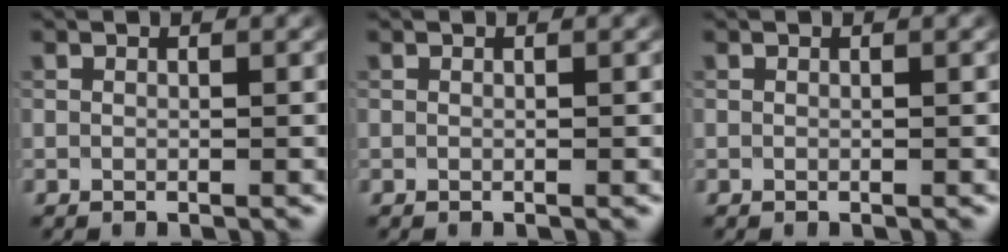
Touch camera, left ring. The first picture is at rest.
{"total": 0.0}
{"total": 0.0}